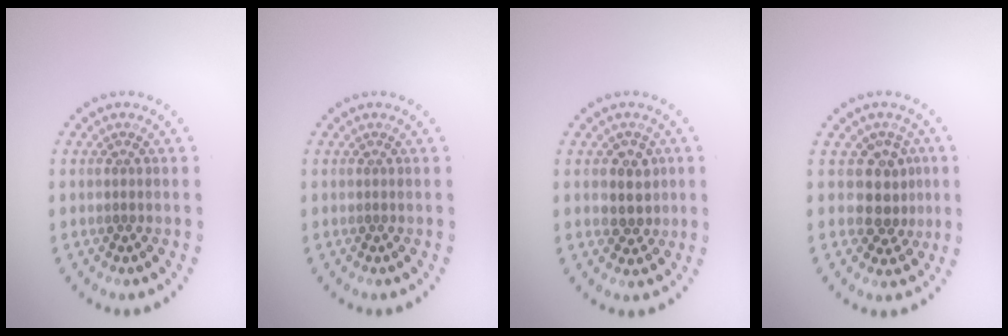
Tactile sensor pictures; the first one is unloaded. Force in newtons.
{"total": 0.0}
{"total": 2.6, "press": 2.4, "slide": 1.0}
{"total": 3.0, "press": 2.3, "slide": 1.8}